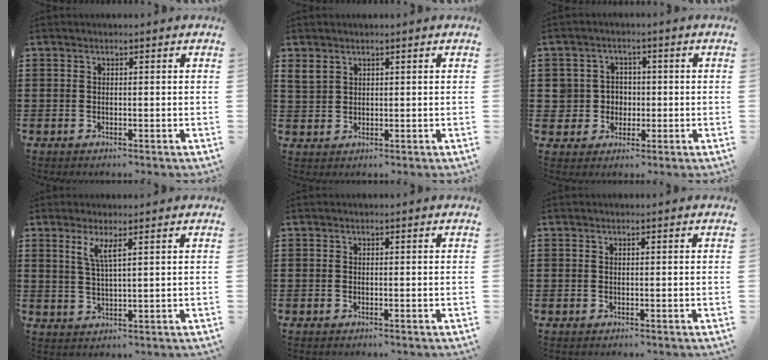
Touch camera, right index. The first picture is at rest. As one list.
[{"total": 2.4, "force": [1.9, 1.4, 0.5], "torque": [-0.017, 0.005, 0.037]}, {"total": 4.3, "force": [-0.2, 4.2, 0.8], "torque": [-0.036, 0.013, -0.007]}, {"total": 3.3, "force": [1.9, 0.3, 2.7], "torque": [-0.060, -0.001, 0.032]}, {"total": 0.0}, {"total": 0.0}]